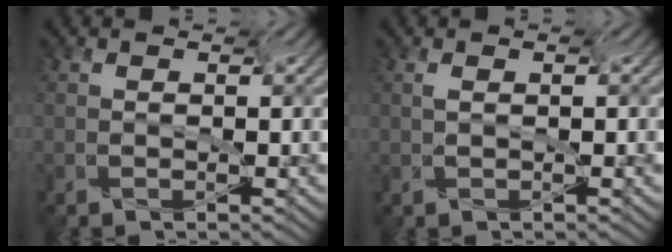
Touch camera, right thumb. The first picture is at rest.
{"total": 0.0}